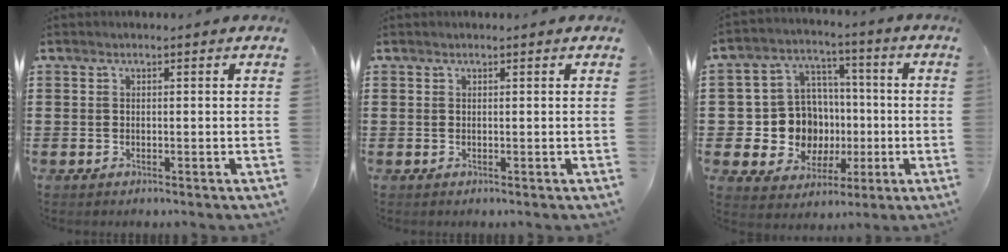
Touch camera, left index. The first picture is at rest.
{"total": 0.0}
{"total": 10.5, "force": [-0.5, 9.8, 3.6], "torque": [-0.114, 0.006, 0.002]}